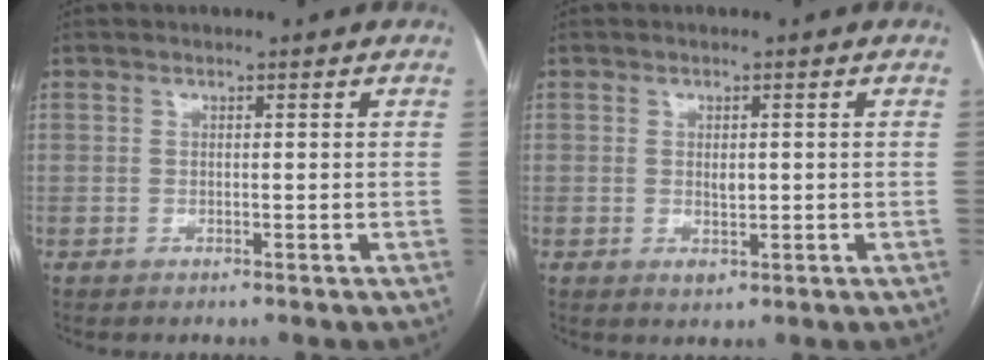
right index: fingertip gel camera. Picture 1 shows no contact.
{"total": 2.2, "force": [-0.1, 1.3, 1.8], "torque": [-0.030, -0.003, 0.004]}